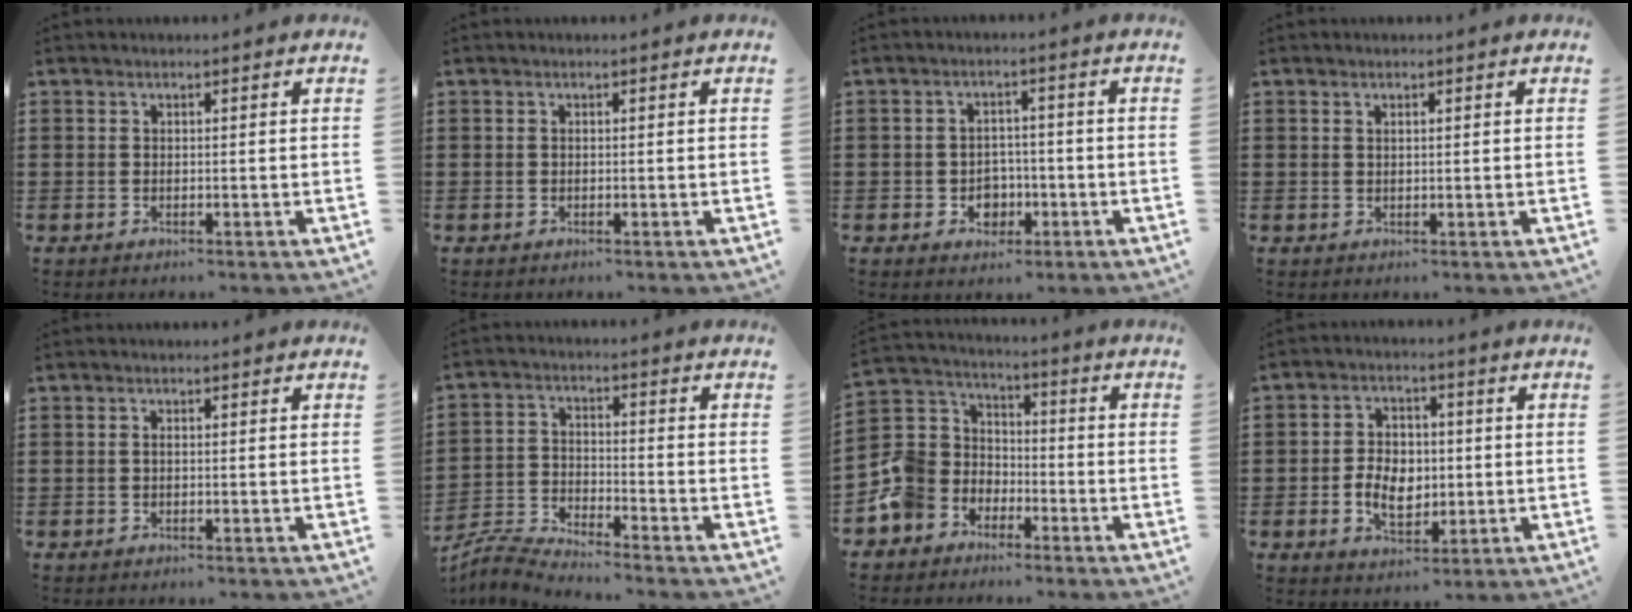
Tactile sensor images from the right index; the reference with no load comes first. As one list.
[{"total": 0.0}, {"total": 3.6, "force": [-1.3, 3.0, 1.5], "torque": [-0.027, 0.000, -0.028]}, {"total": 0.7, "force": [0.3, 0.3, 0.6], "torque": [-0.013, 0.002, 0.006]}, {"total": 0.6, "force": [-0.2, 0.2, 0.5], "torque": [-0.013, -0.003, -0.002]}, {"total": 4.8, "force": [-4.7, -0.1, 0.6], "torque": [-0.036, -0.007, -0.103]}, {"total": 7.8, "force": [-3.4, 7.0, 0.9], "torque": [-0.075, 0.006, -0.074]}, {"total": 6.0, "force": [-0.7, 4.3, 4.2], "torque": [-0.083, 0.005, -0.017]}]